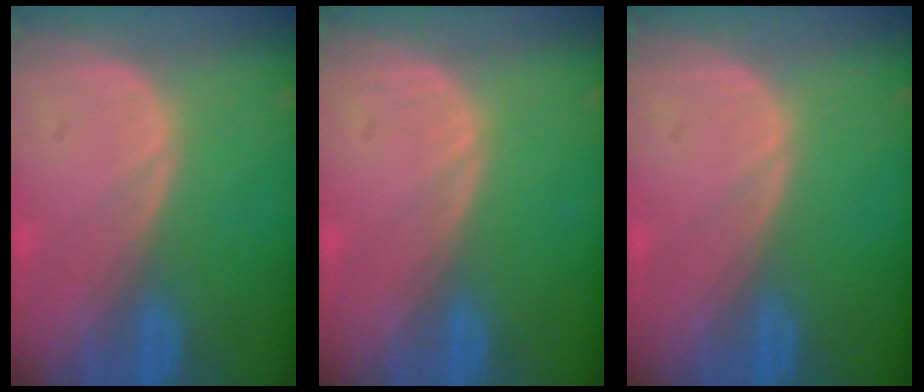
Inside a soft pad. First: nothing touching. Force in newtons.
{"total": 0.0}
{"total": 0.0}